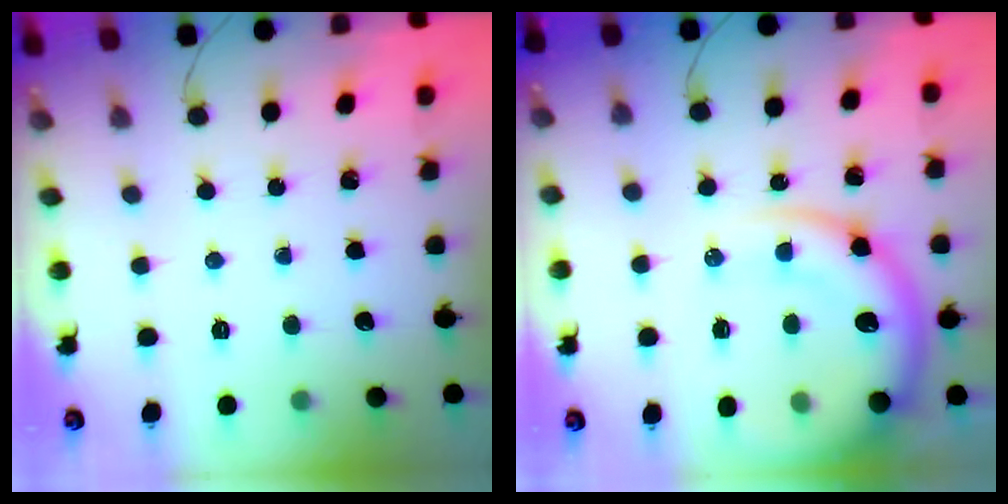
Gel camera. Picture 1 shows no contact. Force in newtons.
{"total": 16.3, "press": 15.6, "slide": 4.7}